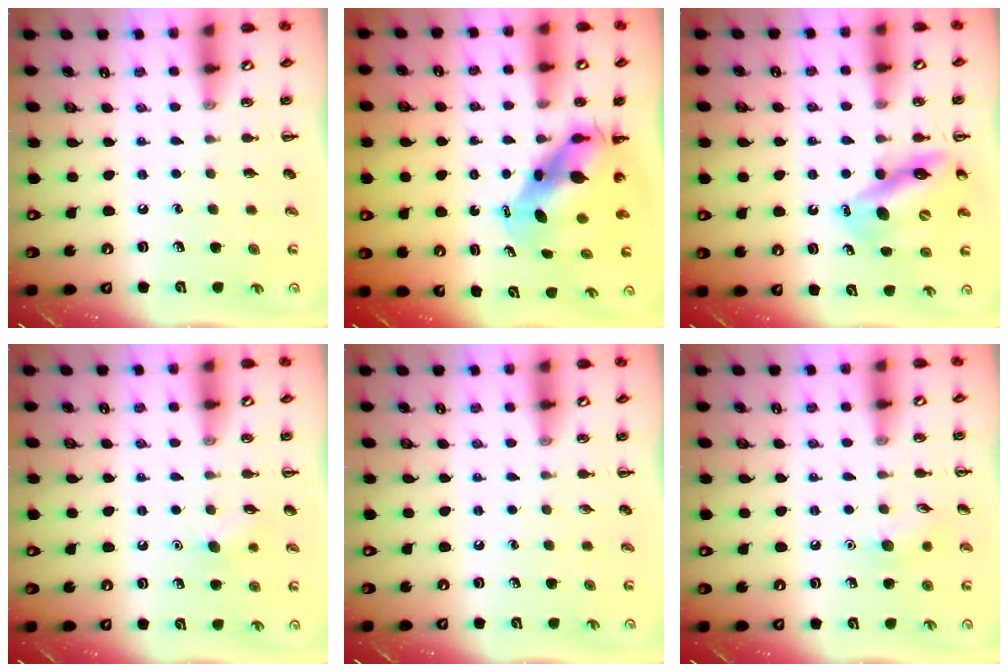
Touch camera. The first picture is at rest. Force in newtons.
{"total": 7.8, "press": 7.5, "slide": 2.0}
{"total": 12.3, "press": 11.7, "slide": 3.7}
{"total": 7.1, "press": 7.0, "slide": 1.5}
{"total": 0.0}
{"total": 6.5, "press": 6.3, "slide": 1.7}